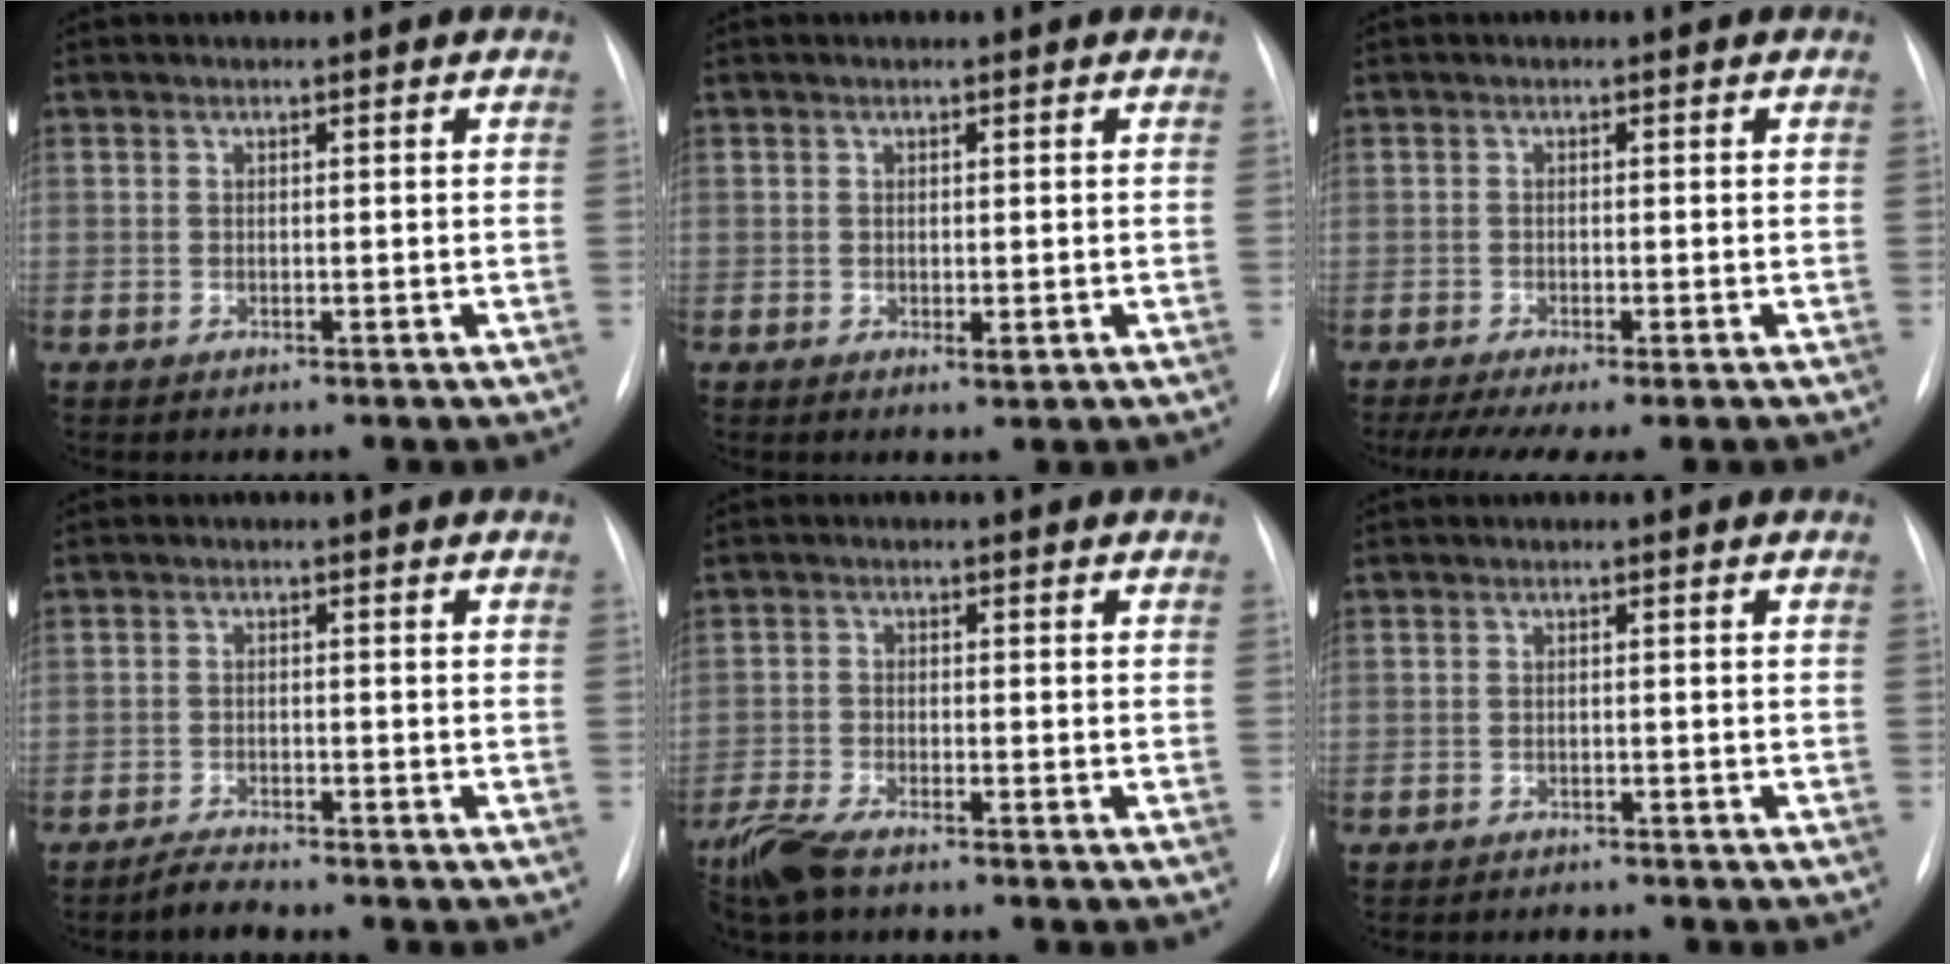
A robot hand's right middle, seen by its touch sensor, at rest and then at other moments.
{"total": 0.9, "force": [-0.1, 0.2, 0.9], "torque": [-0.010, -0.004, 0.000]}
{"total": 6.6, "force": [-4.8, 0.7, 4.5], "torque": [-0.073, -0.014, -0.077]}
{"total": 2.1, "force": [-2.1, -0.1, 0.3], "torque": [-0.010, -0.009, -0.038]}
{"total": 6.0, "force": [-4.9, 1.1, 3.2], "torque": [-0.075, -0.018, -0.097]}
{"total": 2.1, "force": [-2.1, 0.6, 0.1], "torque": [0.001, -0.005, -0.027]}